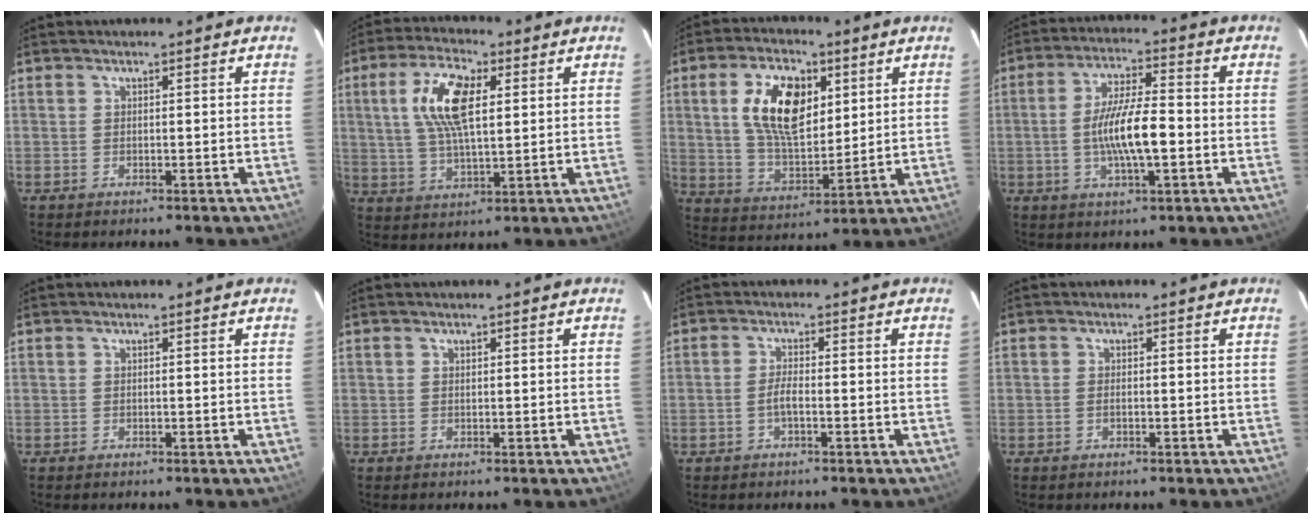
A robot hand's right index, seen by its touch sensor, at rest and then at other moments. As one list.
[{"total": 11.5, "force": [3.1, 4.5, 10.0], "torque": [-0.198, 0.015, 0.061]}, {"total": 14.9, "force": [4.9, 8.0, 11.5], "torque": [-0.204, 0.015, 0.097]}, {"total": 10.2, "force": [-1.8, 2.2, 9.8], "torque": [-0.185, 0.000, -0.032]}, {"total": 0.0}, {"total": 0.0}, {"total": 2.2, "force": [-0.9, 0.4, 2.0], "torque": [-0.041, 0.002, -0.018]}, {"total": 0.9, "force": [-0.3, 0.4, 0.8], "torque": [-0.017, 0.001, -0.006]}]